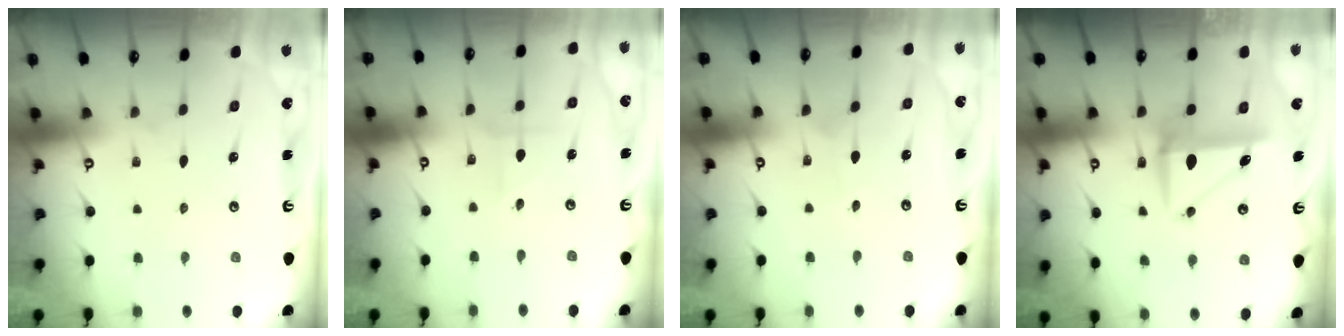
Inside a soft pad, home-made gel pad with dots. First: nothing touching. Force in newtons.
{"total": 1.7, "press": 1.5, "slide": 0.9}
{"total": 2.5, "press": 2.5, "slide": 0.1}
{"total": 7.3, "press": 7.1, "slide": 1.7}